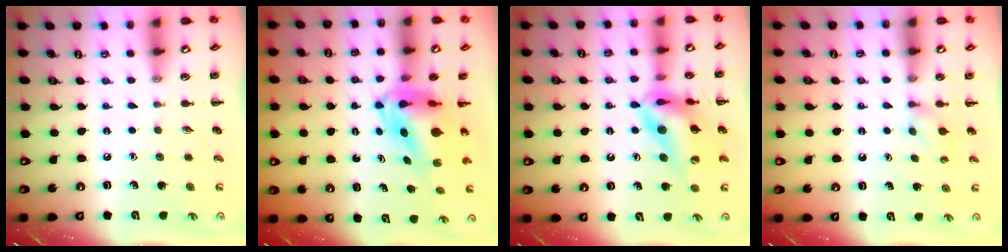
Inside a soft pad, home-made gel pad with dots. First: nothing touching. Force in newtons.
{"total": 6.7, "press": 6.3, "slide": 2.2}
{"total": 15.1, "press": 14.4, "slide": 4.5}
{"total": 2.9, "press": 2.7, "slide": 1.0}